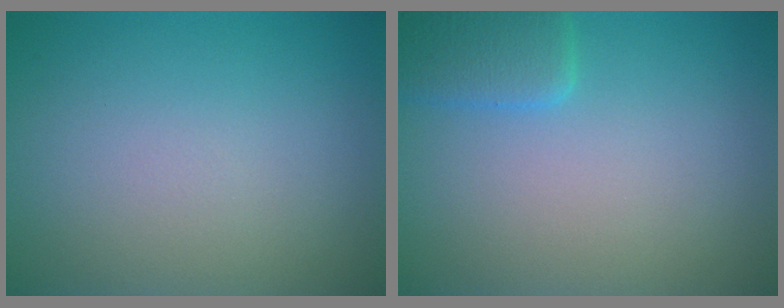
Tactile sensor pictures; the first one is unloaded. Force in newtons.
{"total": 2.6, "press": 2.6, "slide": 0.2}